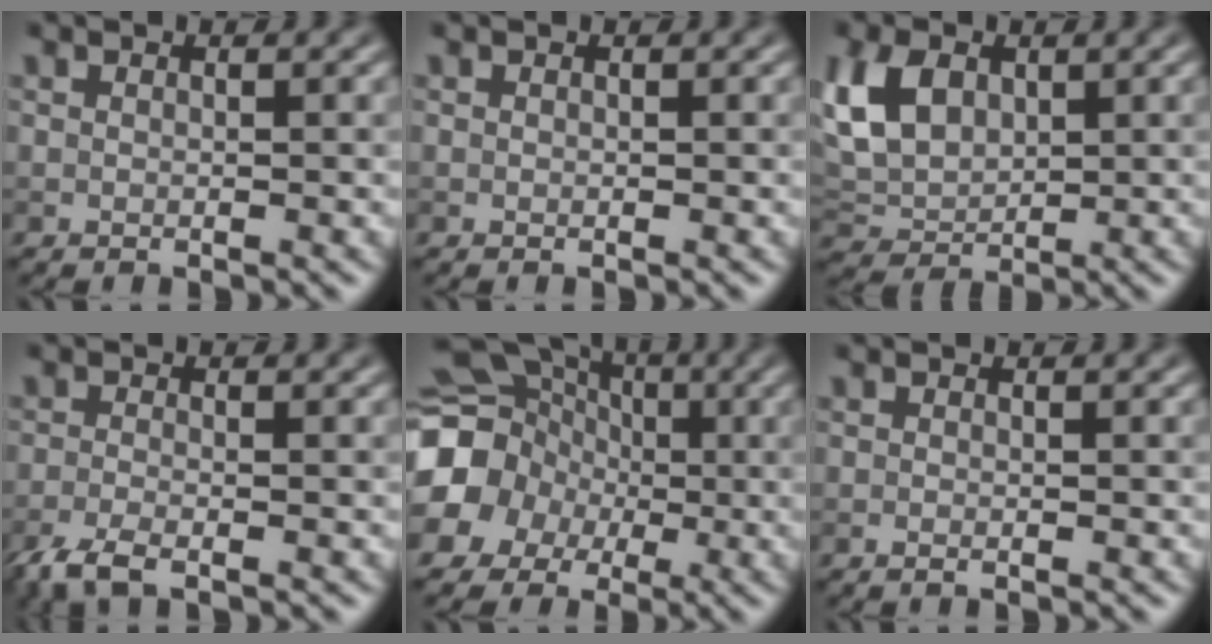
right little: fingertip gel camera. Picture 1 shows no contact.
{"total": 0.0}
{"total": 5.3, "force": [1.4, 3.8, 3.5], "torque": [-0.080, 0.003, 0.028]}
{"total": 3.0, "force": [-2.1, 0.8, 2.1], "torque": [-0.048, -0.010, -0.050]}
{"total": 14.7, "force": [-1.9, 13.7, 4.9], "torque": [-0.130, 0.005, -0.065]}
{"total": 0.6, "force": [-0.3, 0.1, 0.5], "torque": [-0.007, -0.004, -0.006]}